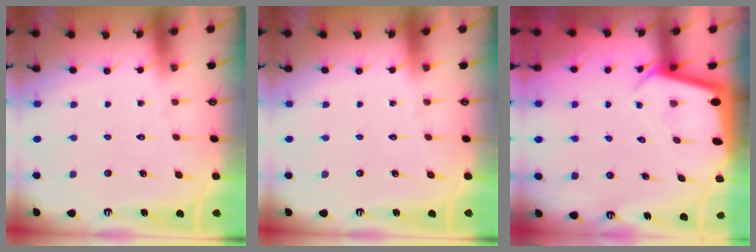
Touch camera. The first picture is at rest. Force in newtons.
{"total": 0.0}
{"total": 2.0, "press": 2.0, "slide": 0.1}